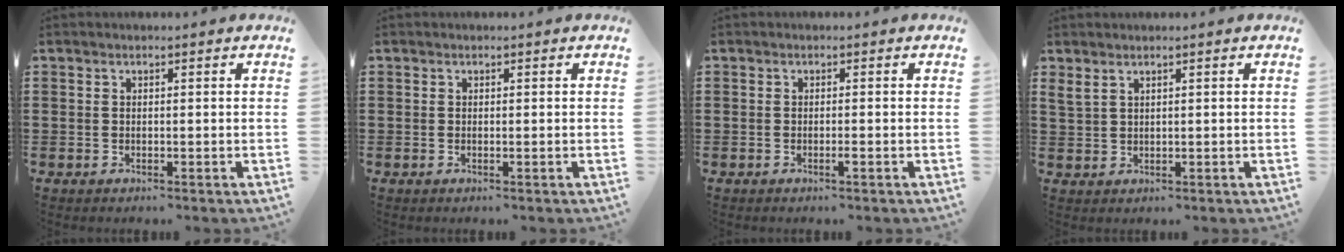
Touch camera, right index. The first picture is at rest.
{"total": 0.0}
{"total": 0.9, "force": [-0.5, 0.0, 0.7], "torque": [-0.014, -0.002, -0.009]}
{"total": 1.6, "force": [1.3, 0.5, 0.8], "torque": [-0.020, 0.003, 0.025]}